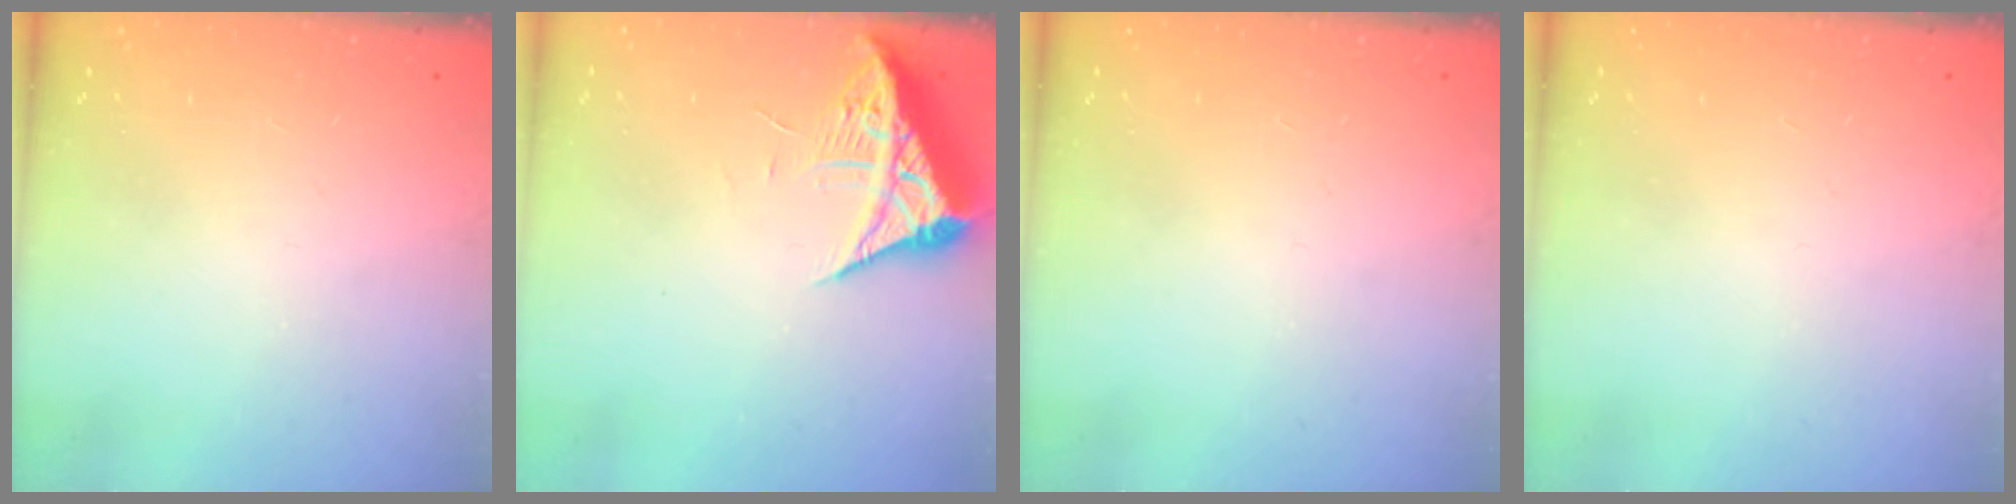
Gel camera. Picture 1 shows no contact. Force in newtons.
{"total": 7.2, "press": 7.2, "slide": 0.8}
{"total": 0.0}
{"total": 0.0}